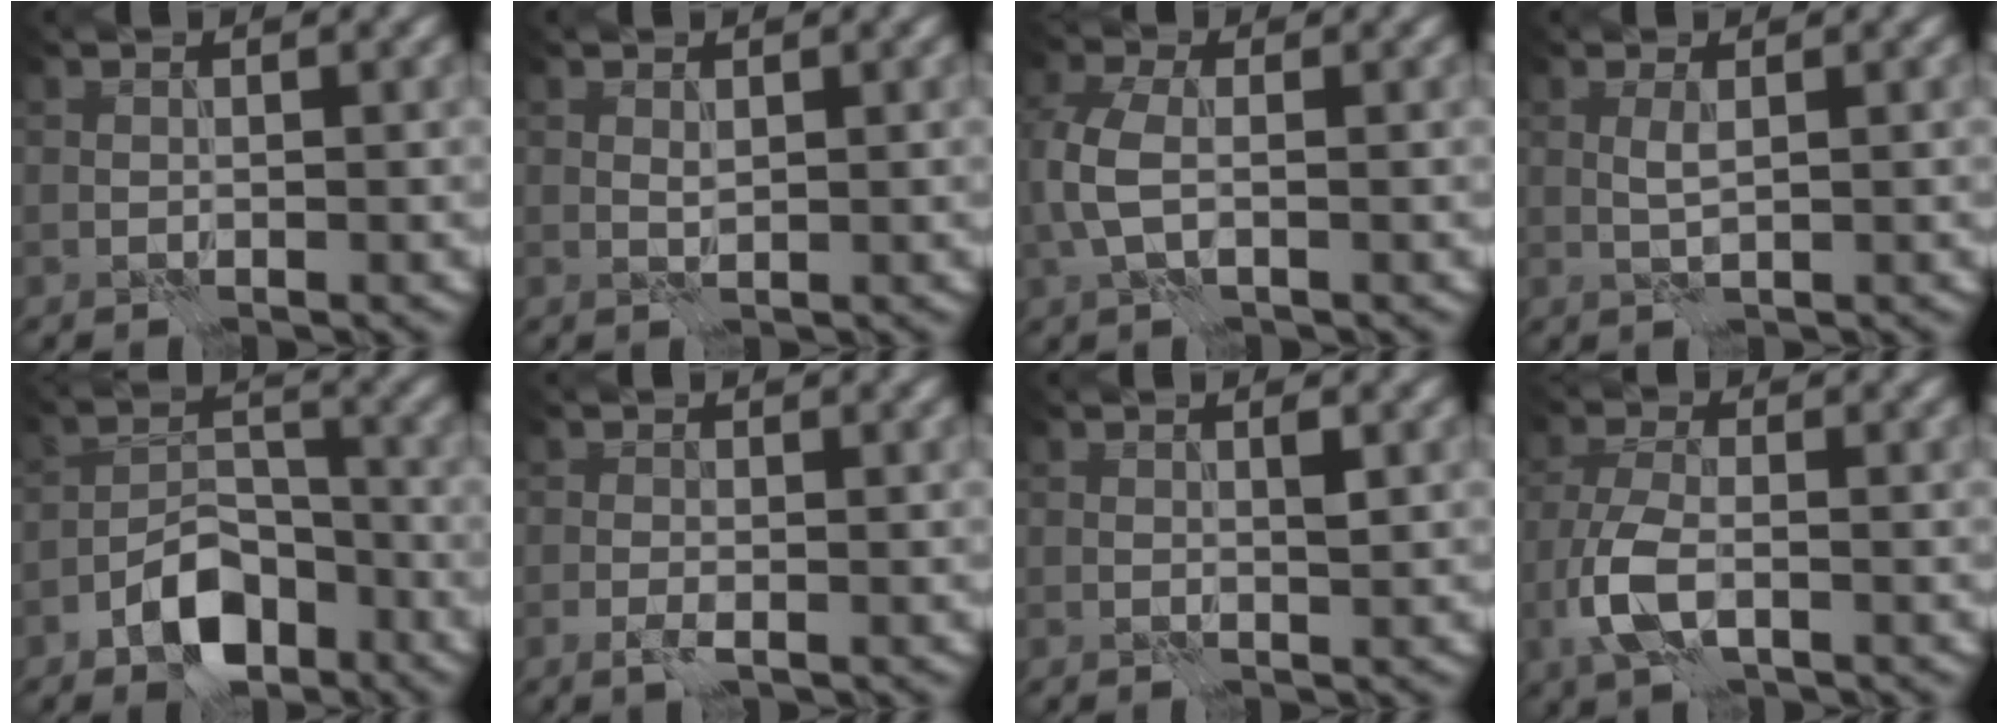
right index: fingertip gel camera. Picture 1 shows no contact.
{"total": 0.6, "force": [0.5, 0.1, 0.4], "torque": [-0.009, 0.000, 0.010]}
{"total": 4.0, "force": [-0.1, 2.2, 3.3], "torque": [-0.085, 0.003, -0.008]}
{"total": 1.3, "force": [0.3, 0.2, 1.2], "torque": [-0.029, 0.003, 0.005]}
{"total": 6.4, "force": [-3.8, 3.4, 3.8], "torque": [-0.056, 0.004, -0.074]}
{"total": 1.3, "force": [-0.6, 0.5, 1.1], "torque": [-0.026, -0.003, -0.015]}
{"total": 0.8, "force": [0.4, 0.0, 0.7], "torque": [-0.012, 0.000, 0.004]}
{"total": 4.5, "force": [-1.5, 2.1, 3.7], "torque": [-0.086, -0.002, -0.035]}